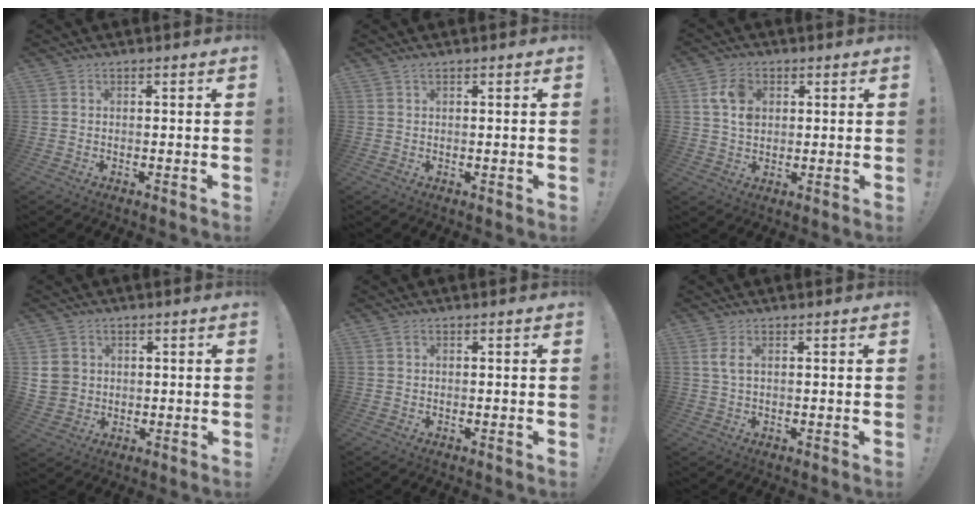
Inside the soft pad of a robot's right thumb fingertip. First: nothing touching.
{"total": 1.2, "force": [0.7, 0.3, 1.0], "torque": [-0.012, -0.003, 0.010]}
{"total": 7.8, "force": [2.3, 5.8, 4.7], "torque": [-0.080, 0.006, 0.045]}
{"total": 6.4, "force": [1.8, 5.7, 2.2], "torque": [-0.041, -0.008, 0.038]}
{"total": 0.5, "force": [0.0, 0.0, 0.5], "torque": [-0.014, 0.002, 0.001]}
{"total": 2.7, "force": [0.8, 0.7, 2.5], "torque": [-0.049, 0.003, 0.015]}